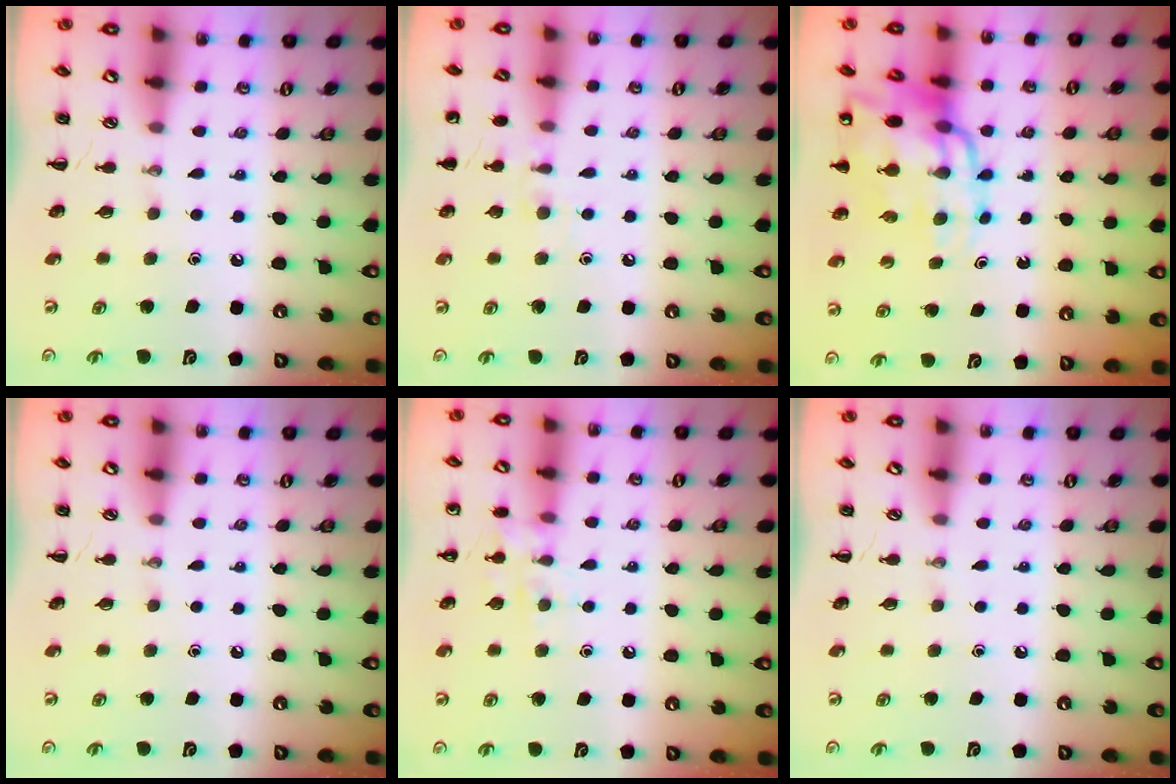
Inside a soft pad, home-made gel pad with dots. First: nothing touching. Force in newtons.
{"total": 6.7, "press": 6.5, "slide": 1.7}
{"total": 16.0, "press": 15.5, "slide": 3.9}
{"total": 0.0}
{"total": 8.4, "press": 8.3, "slide": 1.1}
{"total": 0.0}